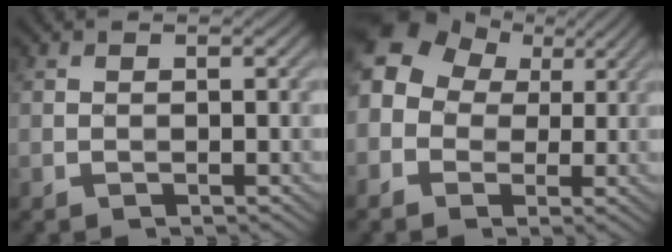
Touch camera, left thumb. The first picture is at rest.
{"total": 10.6, "force": [1.5, 8.9, 5.7], "torque": [-0.154, 0.012, 0.003]}